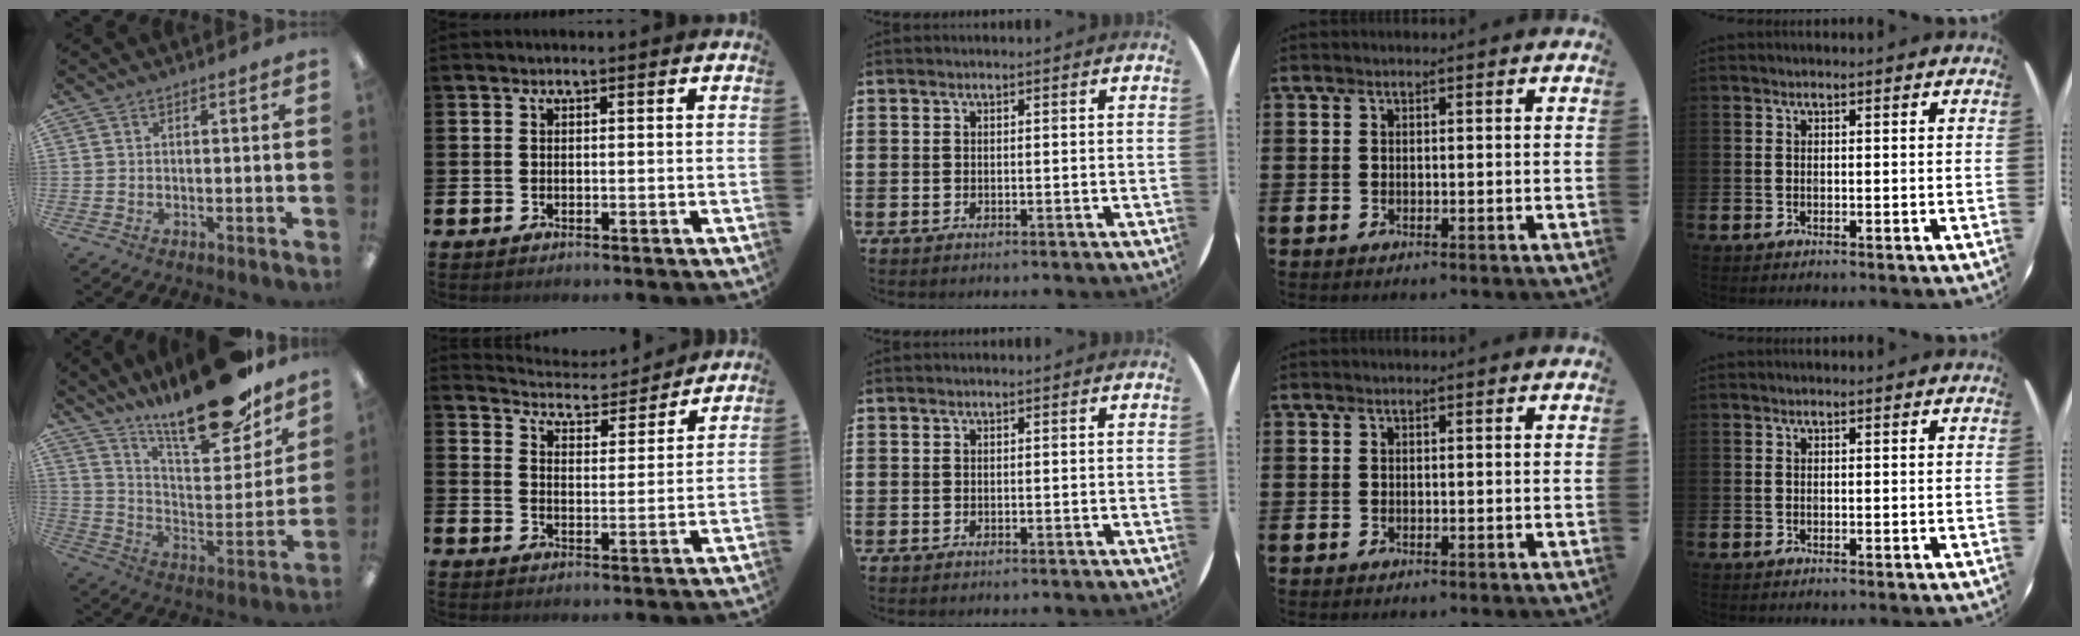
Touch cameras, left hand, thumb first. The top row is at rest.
{"thumb": {"total": 23.6, "force": [18.7, 6.5, 12.8], "torque": [-0.184, -0.126, 0.310]}, "index": {"total": 4.9, "force": [4.8, 1.0, 0.3], "torque": [-0.025, -0.041, 0.079]}}